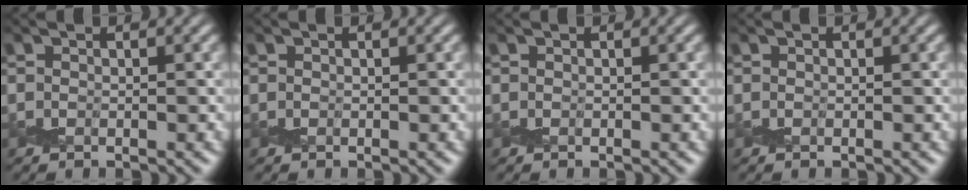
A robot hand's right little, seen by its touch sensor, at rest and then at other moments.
{"total": 0.0}
{"total": 0.0}
{"total": 0.0}